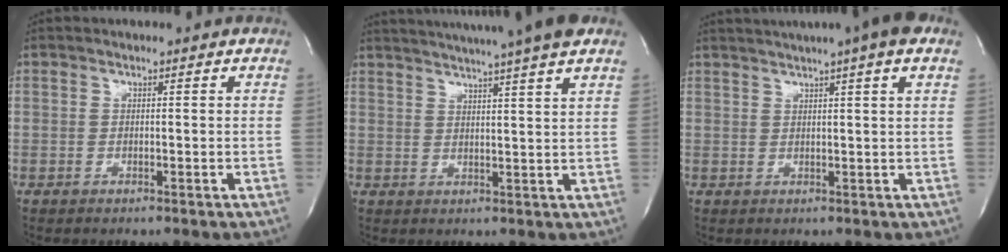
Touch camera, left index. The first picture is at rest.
{"total": 16.3, "force": [13.8, -0.6, 8.7], "torque": [-0.146, 0.011, 0.180]}
{"total": 10.2, "force": [7.4, 0.0, 7.0], "torque": [-0.113, 0.030, 0.087]}